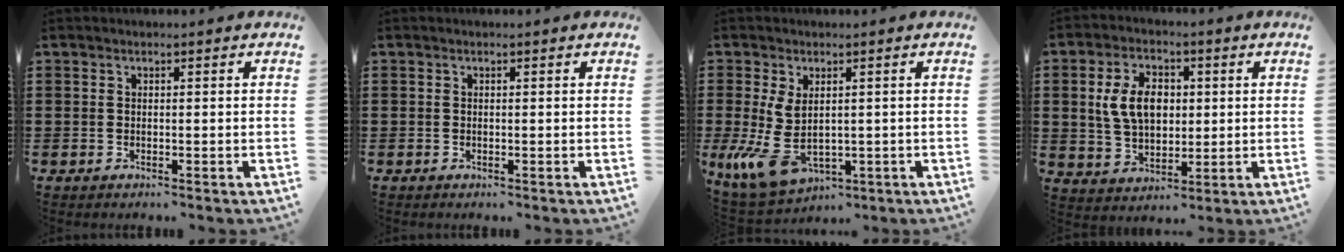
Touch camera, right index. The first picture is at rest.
{"total": 0.0}
{"total": 8.1, "force": [-0.6, 4.6, 6.7], "torque": [-0.170, -0.012, -0.009]}
{"total": 8.1, "force": [1.3, 5.4, 6.0], "torque": [-0.141, 0.008, 0.015]}